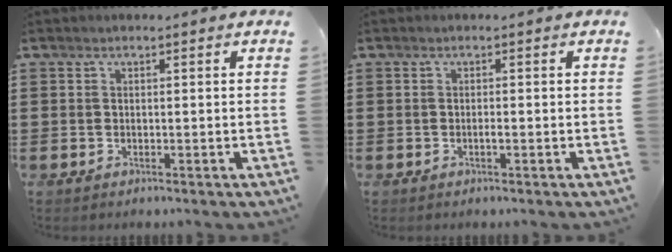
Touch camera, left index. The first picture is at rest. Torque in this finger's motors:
{"motor_torque": [0.01, 0.00, 0.00, 0.00]}